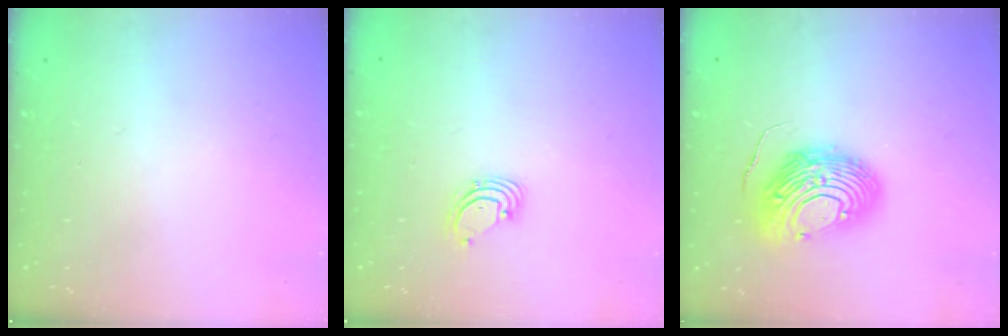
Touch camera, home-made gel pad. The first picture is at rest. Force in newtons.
{"total": 1.6, "press": 1.6, "slide": 0.1}
{"total": 13.8, "press": 13.7, "slide": 1.3}